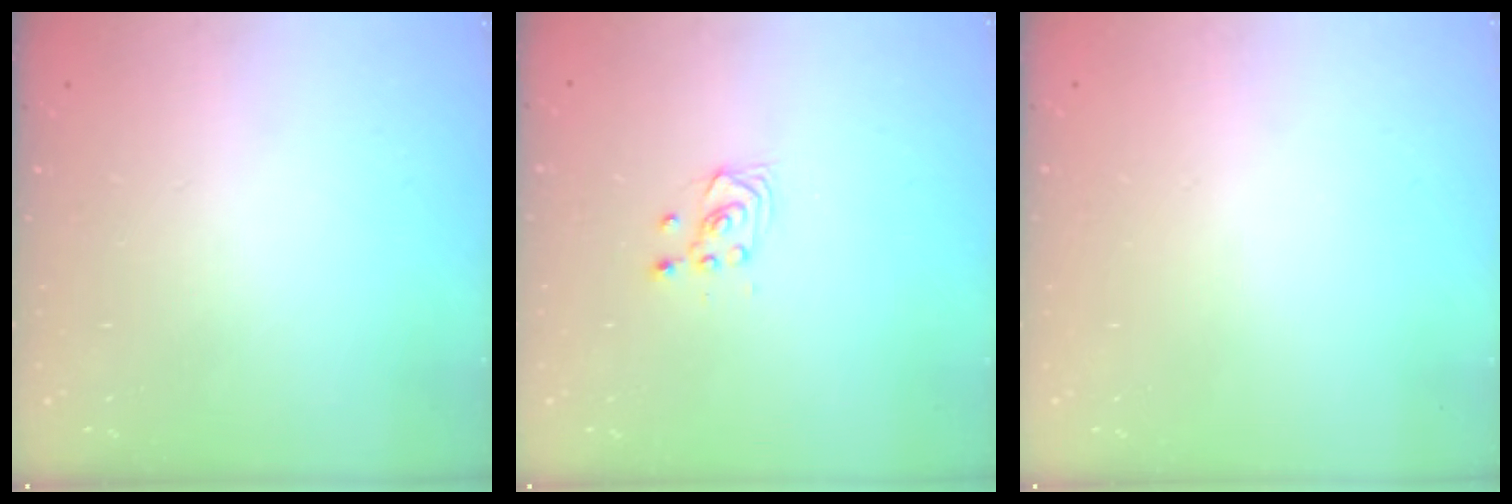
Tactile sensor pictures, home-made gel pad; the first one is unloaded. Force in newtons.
{"total": 3.5, "press": 3.2, "slide": 1.5}
{"total": 0.0}